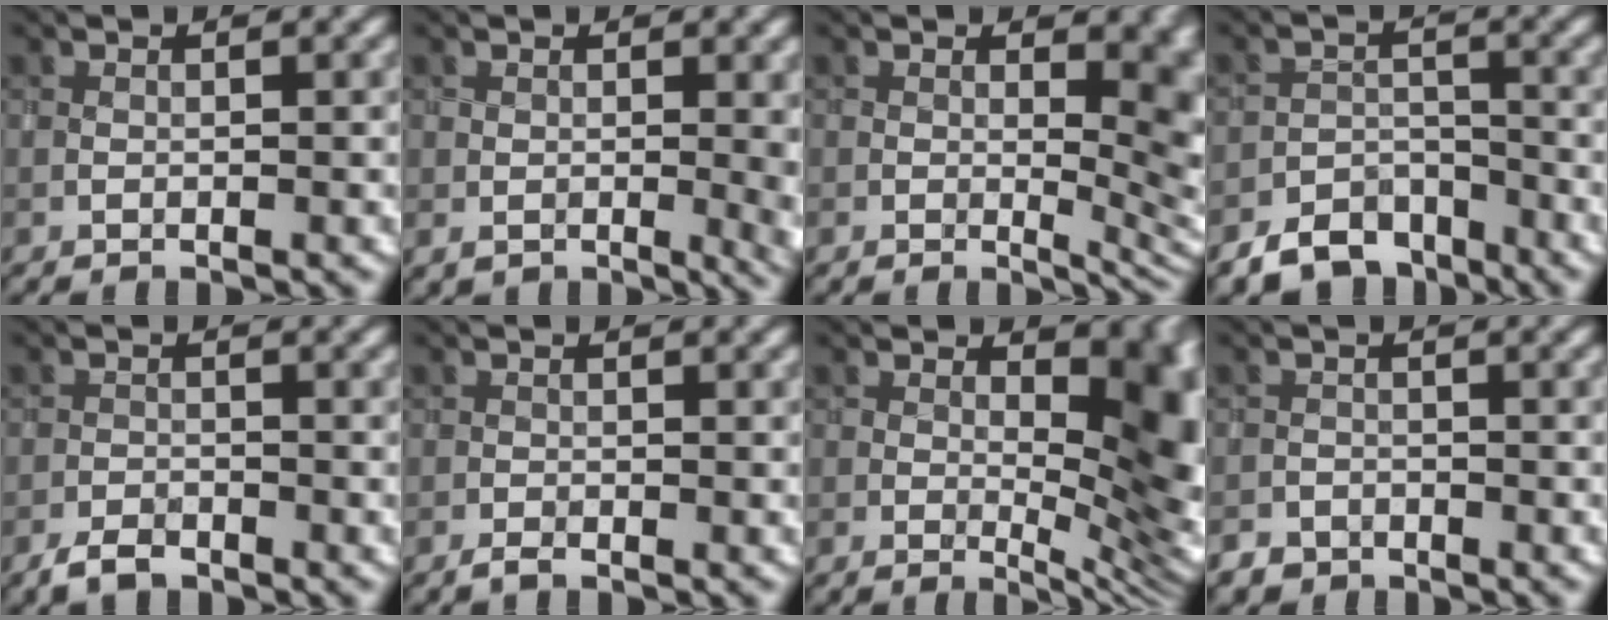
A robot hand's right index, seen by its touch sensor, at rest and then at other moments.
{"total": 3.9, "force": [0.0, 1.9, 3.5], "torque": [-0.047, -0.011, 0.009]}
{"total": 8.1, "force": [0.6, 3.9, 7.0], "torque": [-0.068, -0.001, 0.007]}
{"total": 4.3, "force": [-3.8, 2.0, 0.8], "torque": [-0.005, -0.003, -0.073]}
{"total": 1.5, "force": [-1.5, 0.3, 0.3], "torque": [-0.008, -0.001, -0.033]}
{"total": 0.6, "force": [-0.5, 0.0, 0.2], "torque": [-0.005, 0.001, -0.013]}
{"total": 11.9, "force": [0.7, 6.3, 10.1], "torque": [-0.095, 0.005, 0.017]}
{"total": 1.3, "force": [-1.1, 0.4, -0.5], "torque": [0.008, -0.001, -0.024]}